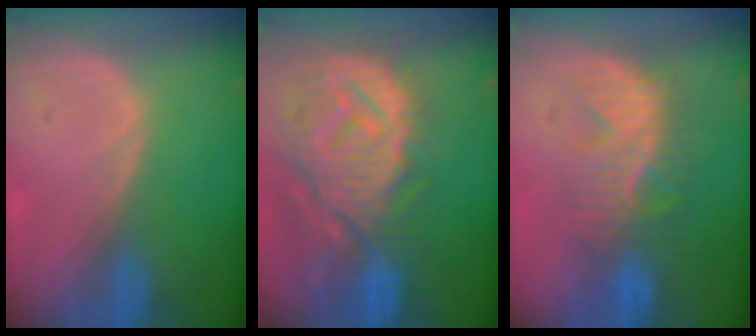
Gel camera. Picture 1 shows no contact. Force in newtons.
{"total": 13.6, "press": 11.8, "slide": 6.7}
{"total": 8.0, "press": 7.9, "slide": 1.2}